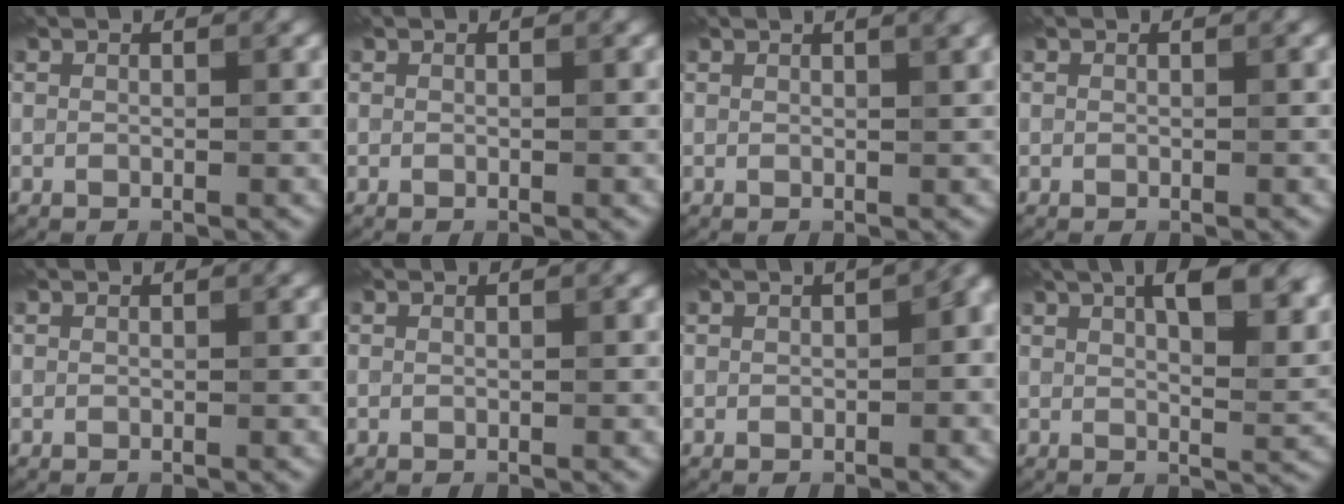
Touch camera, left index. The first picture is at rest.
{"total": 0.0}
{"total": 2.6, "force": [1.5, 1.0, 2.0], "torque": [-0.010, 0.006, 0.004]}
{"total": 0.0}
{"total": 0.0}
{"total": 0.0}
{"total": 3.1, "force": [0.3, 1.4, 2.8], "torque": [-0.023, 0.010, 0.003]}
{"total": 11.4, "force": [5.4, 4.6, 8.9], "torque": [-0.099, 0.026, 0.068]}